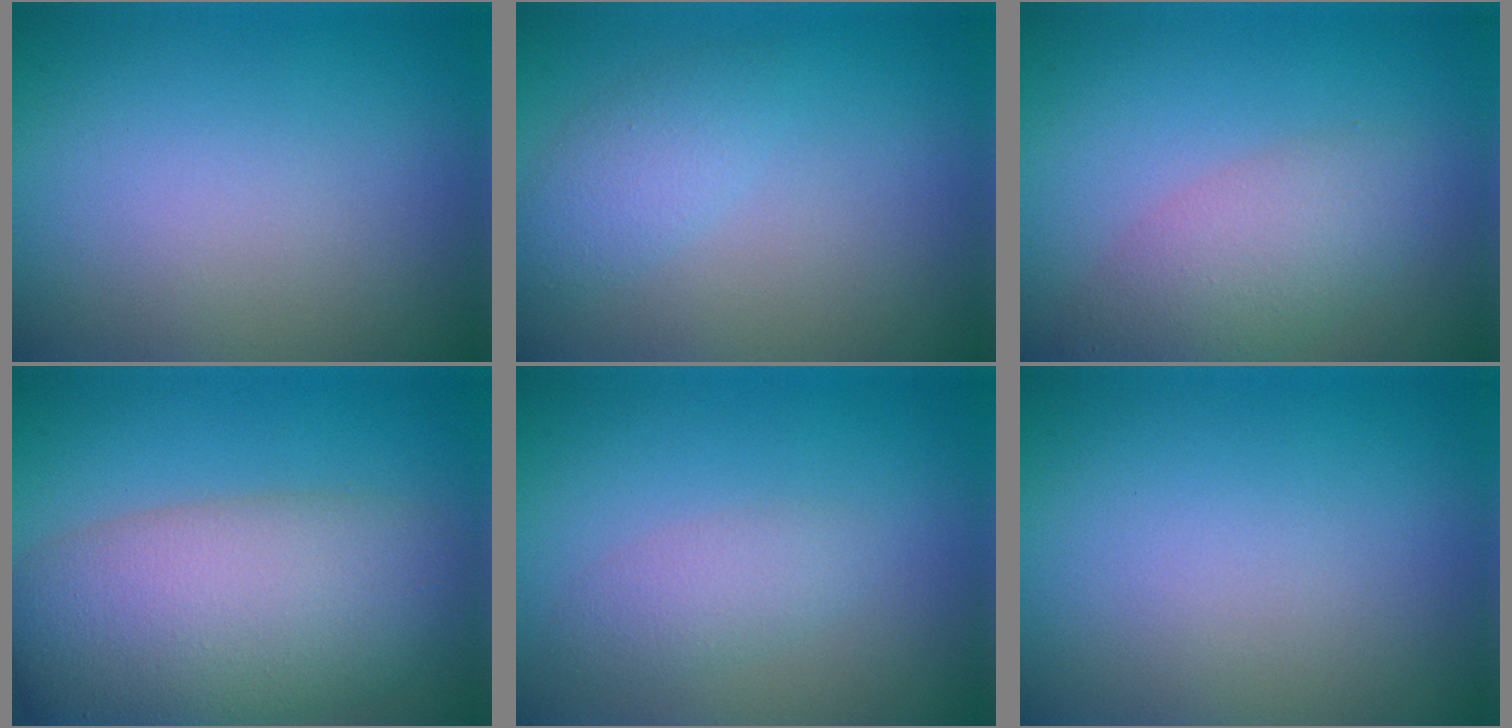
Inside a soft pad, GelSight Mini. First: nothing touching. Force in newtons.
{"total": 2.3, "press": 2.3, "slide": 0.1}
{"total": 4.0, "press": 4.0, "slide": 0.2}
{"total": 10.3, "press": 10.3, "slide": 0.3}
{"total": 1.8, "press": 1.8, "slide": 0.1}
{"total": 0.0}